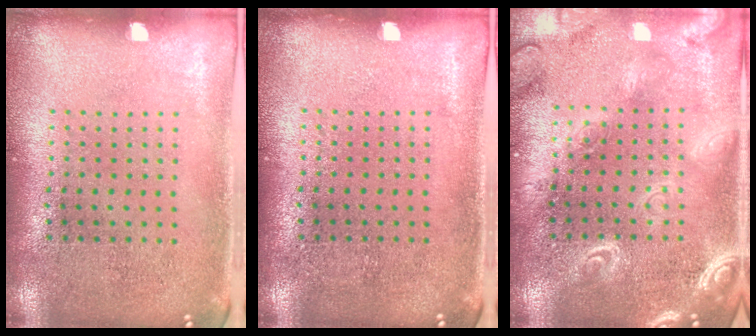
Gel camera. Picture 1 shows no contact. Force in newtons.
{"total": 0.0}
{"total": 3.6, "press": 3.6, "slide": 0.5}